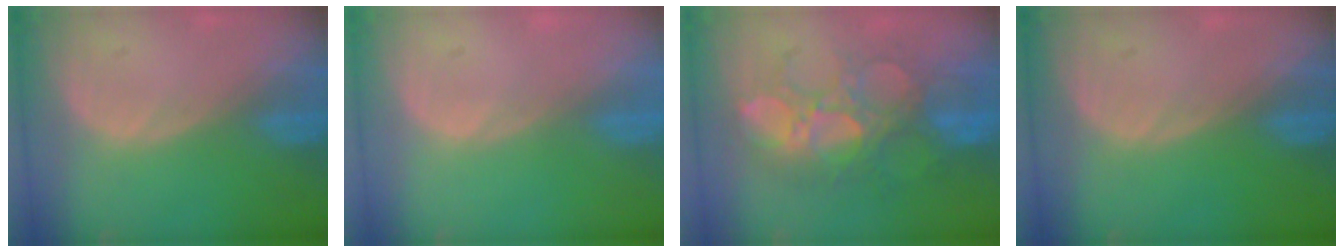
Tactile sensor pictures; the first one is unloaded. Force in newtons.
{"total": 0.6, "press": 0.1, "slide": 0.6}
{"total": 10.3, "press": 9.7, "slide": 3.7}
{"total": 0.0}